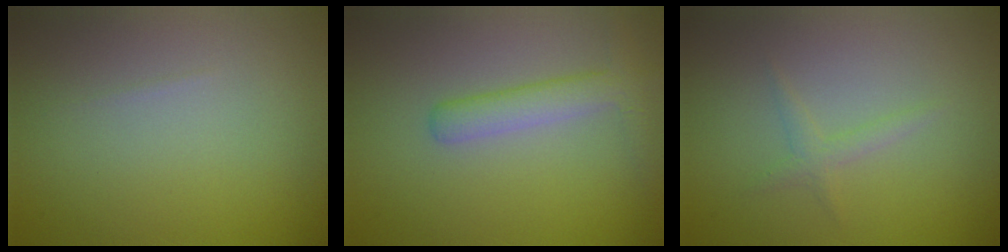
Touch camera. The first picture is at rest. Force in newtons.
{"total": 2.3, "press": 2.3, "slide": 0.1}
{"total": 1.2, "press": 1.2, "slide": 0.1}